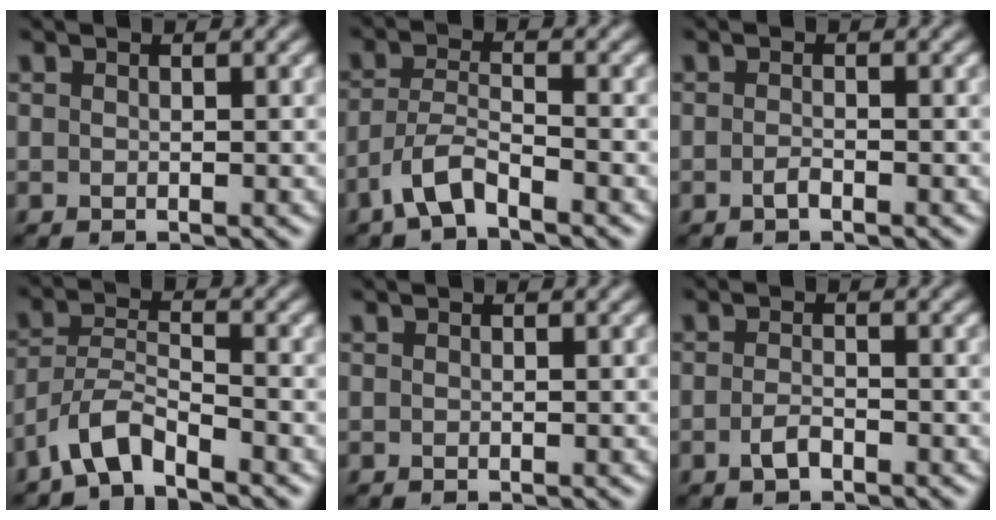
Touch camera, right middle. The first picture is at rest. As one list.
[{"total": 3.6, "force": [-2.5, 1.0, 2.3], "torque": [-0.052, 0.008, -0.058]}, {"total": 1.0, "force": [-0.6, 0.3, 0.7], "torque": [-0.018, 0.001, -0.012]}, {"total": 4.2, "force": [-3.3, 1.2, 2.3], "torque": [-0.046, 0.007, -0.074]}, {"total": 0.0}, {"total": 1.6, "force": [-0.9, 0.7, 1.1], "torque": [-0.026, 0.000, -0.021]}]